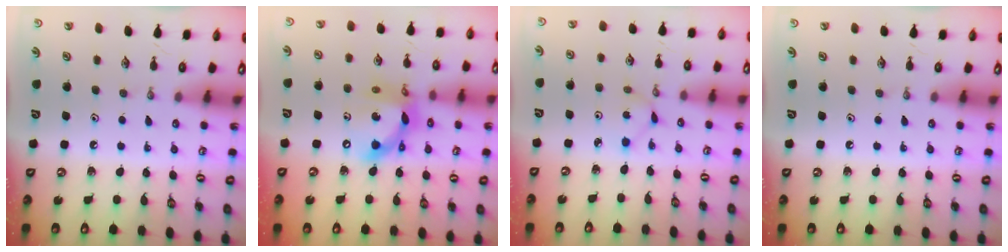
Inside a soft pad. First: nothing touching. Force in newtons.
{"total": 13.3, "press": 13.2, "slide": 1.4}
{"total": 1.5, "press": 1.5, "slide": 0.2}
{"total": 0.0}